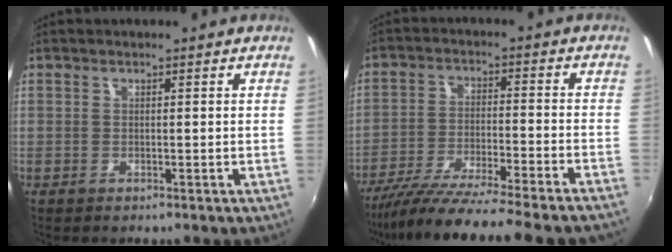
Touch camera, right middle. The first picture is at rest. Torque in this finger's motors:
{"motor_torque": [1.11, -1.02, 0.45, 0.14]}